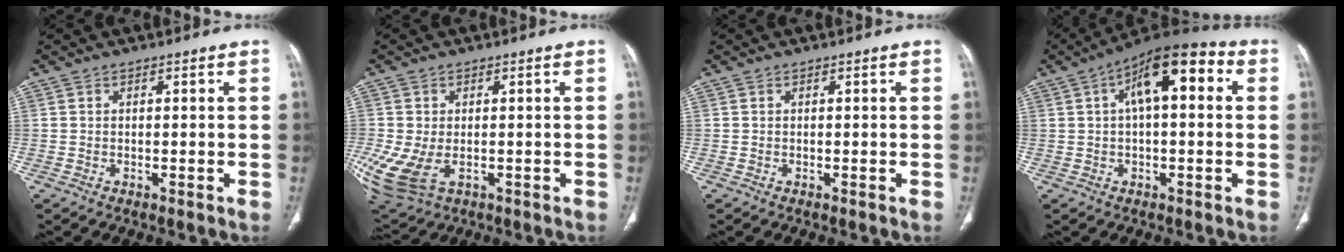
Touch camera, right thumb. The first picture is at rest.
{"total": 11.8, "force": [-2.9, 7.8, 8.4], "torque": [-0.211, -0.015, -0.035]}
{"total": 0.0}
{"total": 13.9, "force": [3.6, 5.9, 12.0], "torque": [-0.166, 0.034, 0.046]}